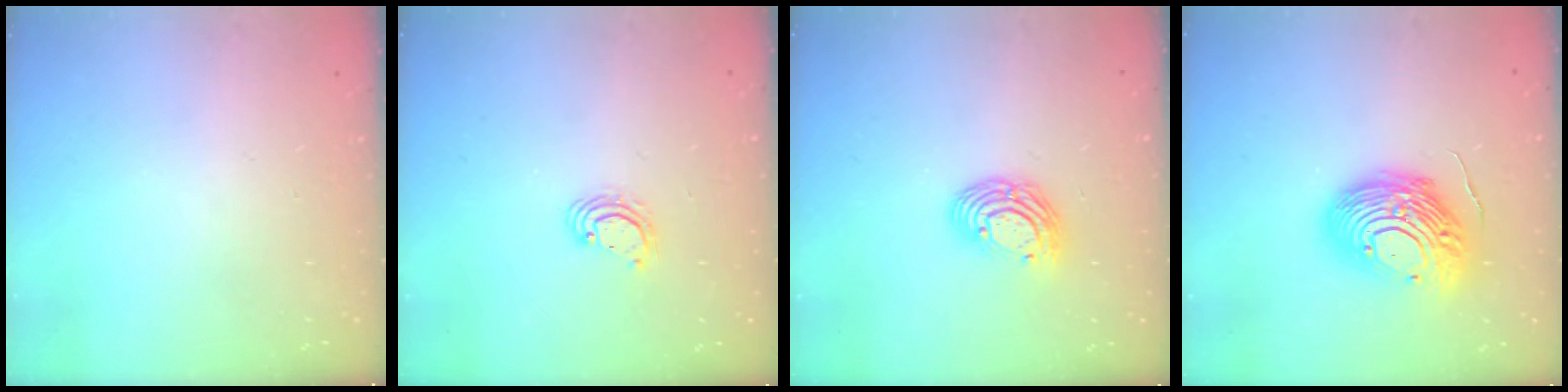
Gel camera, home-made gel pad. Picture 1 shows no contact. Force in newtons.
{"total": 3.6, "press": 3.6, "slide": 0.2}
{"total": 9.5, "press": 9.4, "slide": 1.7}
{"total": 16.8, "press": 16.7, "slide": 1.9}